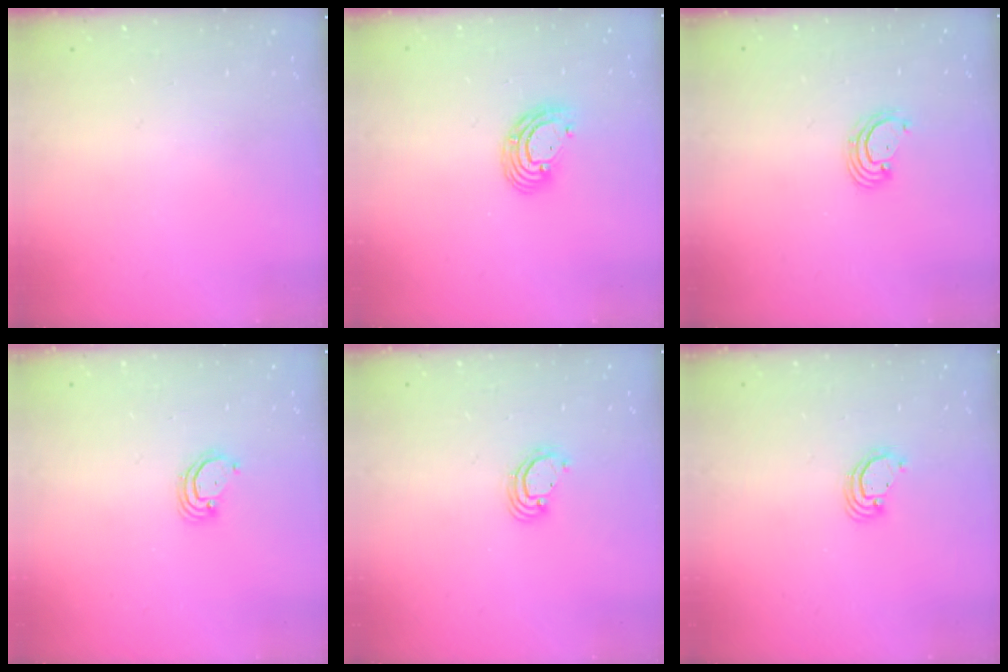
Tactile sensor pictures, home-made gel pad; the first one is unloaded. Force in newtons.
{"total": 8.0, "press": 7.9, "slide": 1.2}
{"total": 2.4, "press": 2.4, "slide": 0.2}
{"total": 3.2, "press": 3.2, "slide": 0.2}
{"total": 3.6, "press": 3.6, "slide": 0.2}
{"total": 3.7, "press": 3.6, "slide": 0.2}